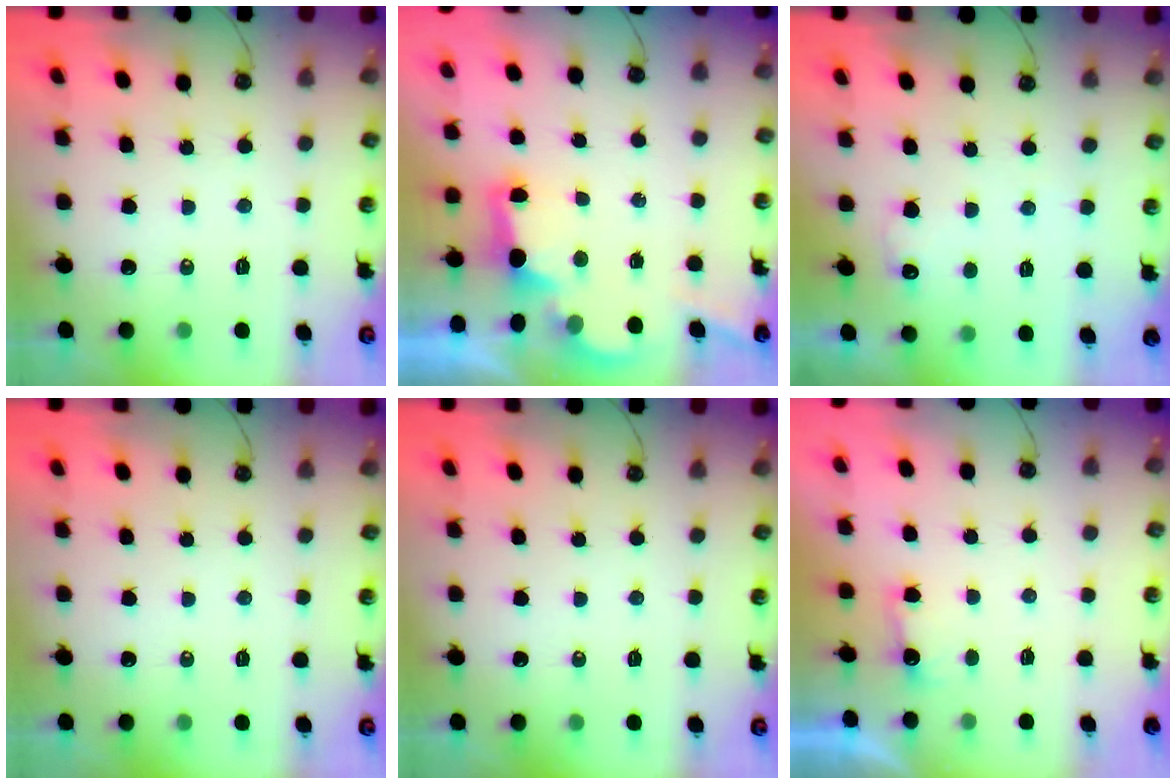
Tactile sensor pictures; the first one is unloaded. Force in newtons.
{"total": 2.9, "press": 2.7, "slide": 0.9}
{"total": 5.8, "press": 5.6, "slide": 1.4}
{"total": 0.0}
{"total": 0.0}
{"total": 2.3, "press": 2.1, "slide": 0.9}